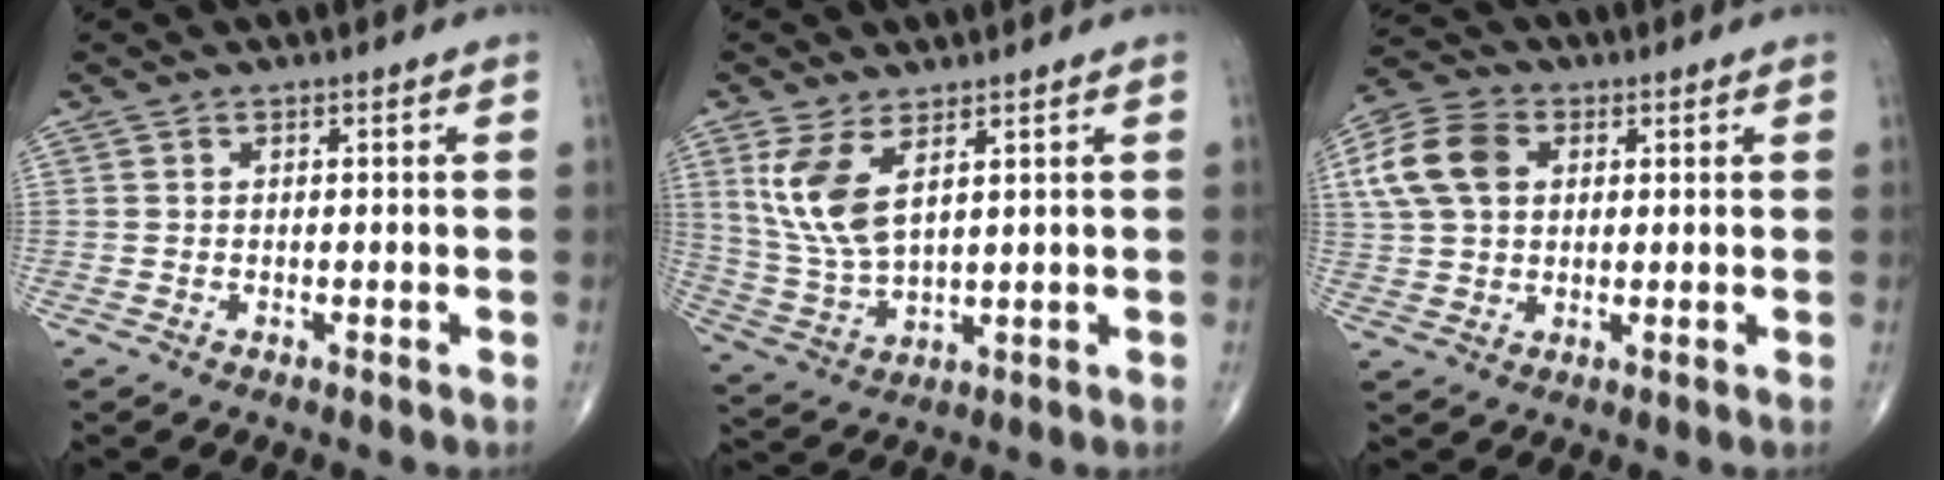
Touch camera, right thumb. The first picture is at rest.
{"total": 9.9, "force": [4.1, 4.3, 8.0], "torque": [-0.169, -0.020, 0.096]}
{"total": 11.0, "force": [2.8, 7.8, 7.2], "torque": [-0.137, 0.010, 0.048]}